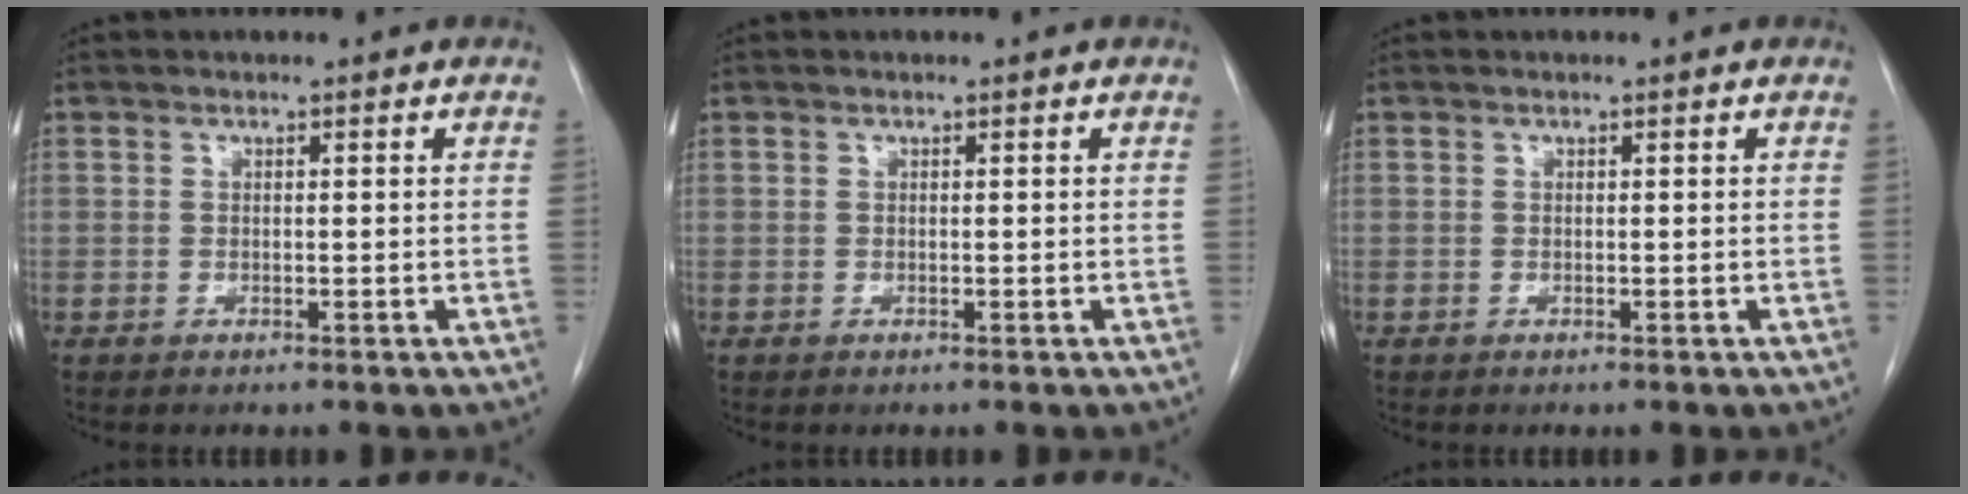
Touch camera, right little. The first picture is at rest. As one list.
[{"total": 0.0}, {"total": 0.0}]